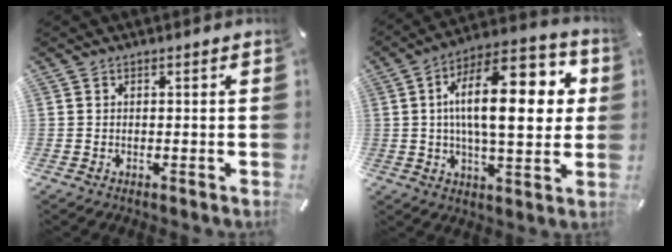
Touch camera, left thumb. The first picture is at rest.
{"total": 20.7, "force": [4.0, 9.0, 18.2], "torque": [-0.294, -0.012, 0.054]}